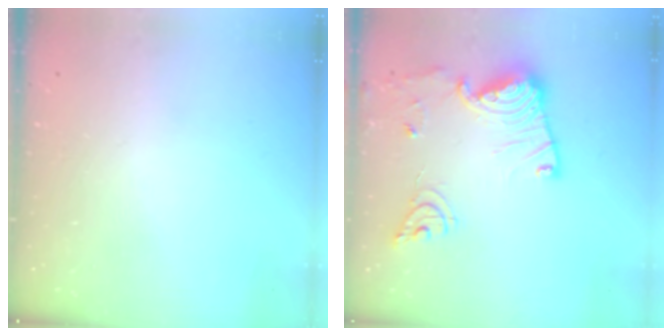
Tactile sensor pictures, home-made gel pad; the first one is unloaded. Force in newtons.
{"total": 18.4, "press": 18.3, "slide": 1.9}